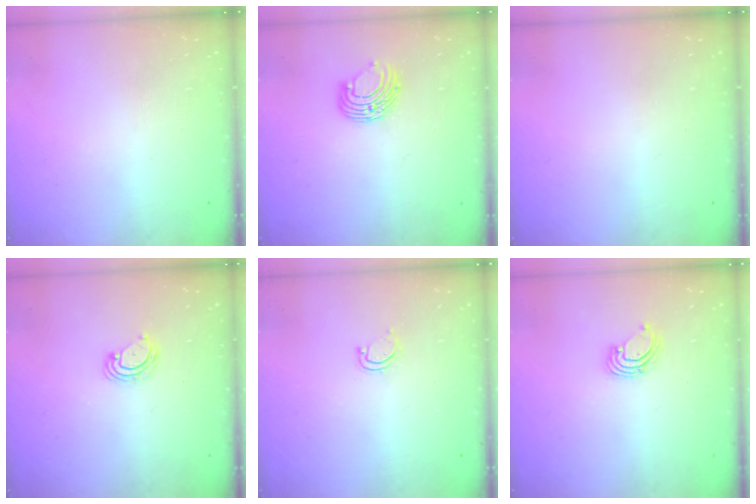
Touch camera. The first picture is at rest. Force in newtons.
{"total": 8.2, "press": 8.2, "slide": 0.8}
{"total": 0.0}
{"total": 5.0, "press": 4.9, "slide": 0.4}
{"total": 4.1, "press": 4.1, "slide": 0.3}
{"total": 2.3, "press": 2.3, "slide": 0.2}